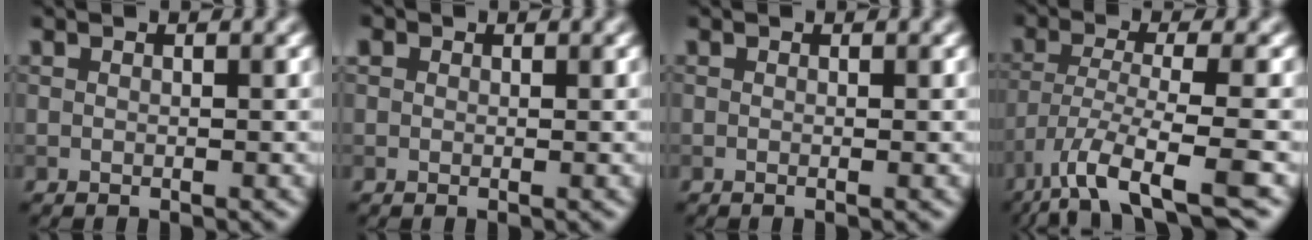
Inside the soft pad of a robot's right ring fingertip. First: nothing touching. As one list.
[{"total": 0.8, "force": [0.5, 0.6, 0.2], "torque": [0.002, 0.000, 0.001]}, {"total": 0.0}, {"total": 7.6, "force": [-4.7, 1.7, 5.7], "torque": [-0.095, -0.007, -0.087]}]